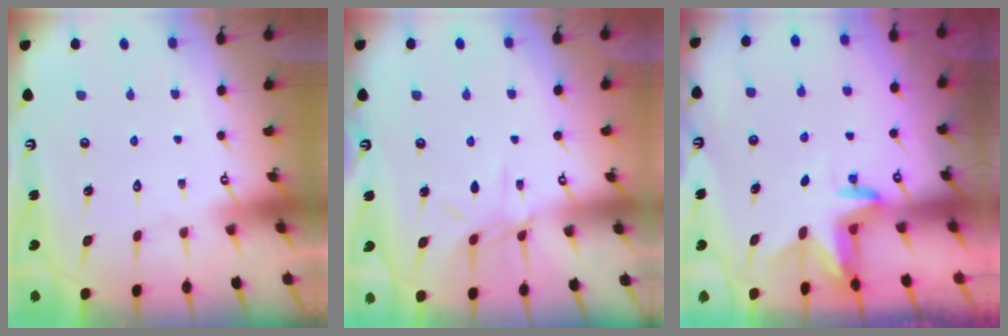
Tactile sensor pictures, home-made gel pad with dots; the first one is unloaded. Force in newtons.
{"total": 6.9, "press": 6.9, "slide": 0.7}
{"total": 2.6, "press": 2.6, "slide": 0.2}